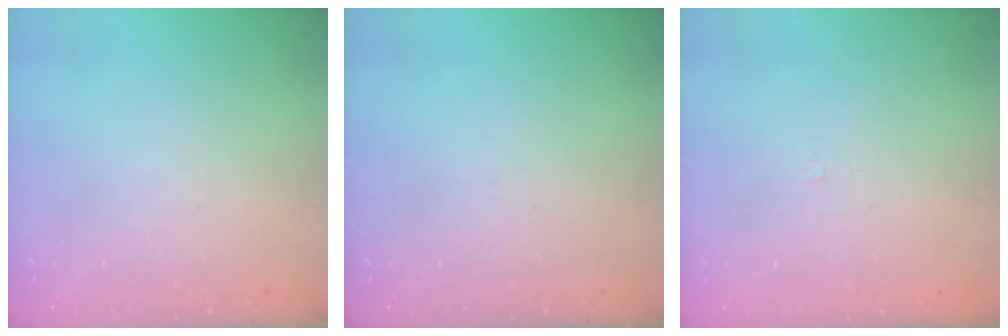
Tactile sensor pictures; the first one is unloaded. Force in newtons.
{"total": 0.0}
{"total": 1.6, "press": 1.5, "slide": 0.3}